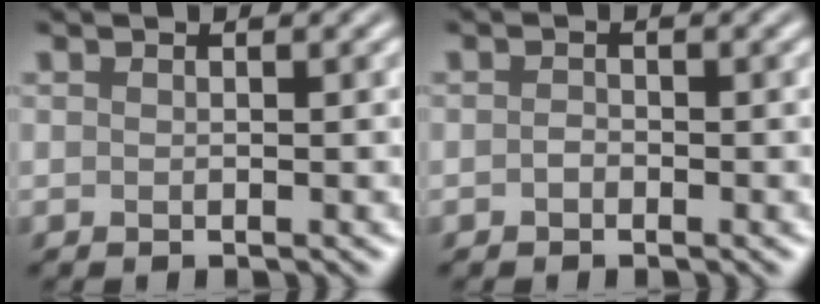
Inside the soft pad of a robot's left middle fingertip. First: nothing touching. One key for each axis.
{"total": 0.6, "fx": -0.3, "fy": 0.5, "fz": 0.4, "tx": -0.007, "ty": 0.000, "tz": -0.007}